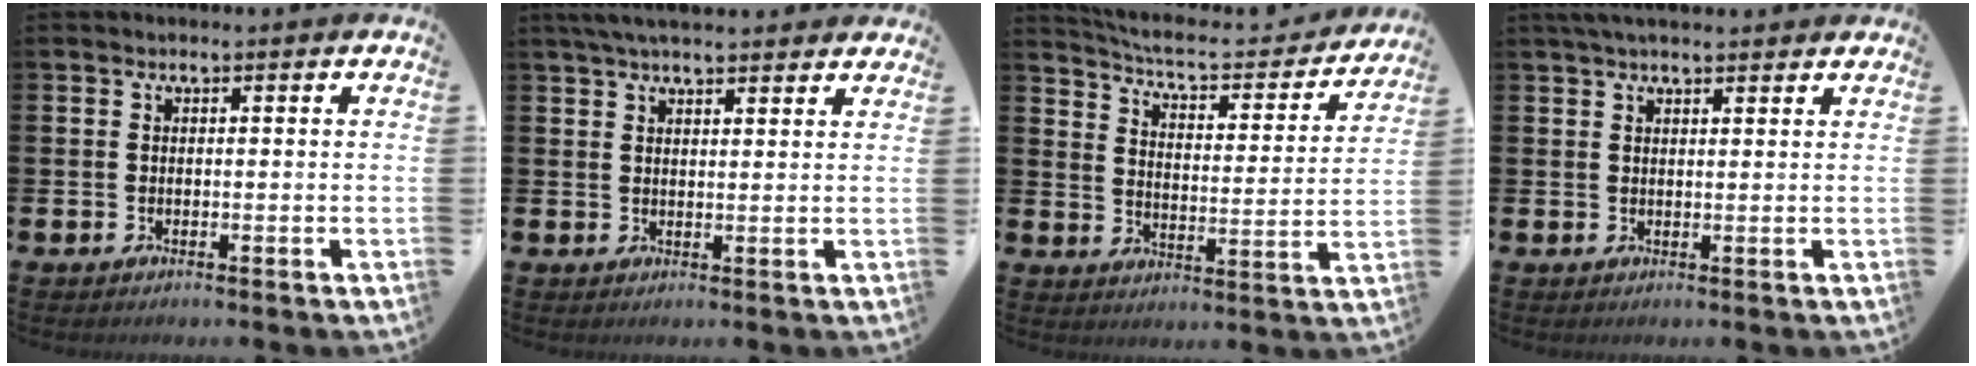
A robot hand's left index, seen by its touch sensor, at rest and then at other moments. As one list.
[{"total": 4.1, "force": [3.7, 0.6, 1.6], "torque": [-0.038, -0.006, 0.069]}, {"total": 6.1, "force": [5.7, 1.1, 1.9], "torque": [-0.062, -0.045, 0.089]}, {"total": 2.6, "force": [2.3, 0.5, 1.0], "torque": [-0.022, 0.000, 0.043]}]